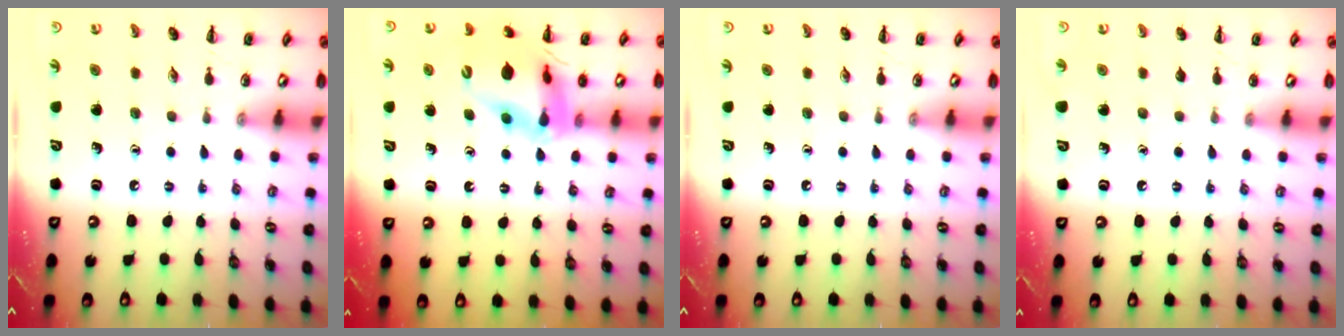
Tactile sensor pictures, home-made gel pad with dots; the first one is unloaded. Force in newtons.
{"total": 16.9, "press": 16.7, "slide": 2.9}
{"total": 0.0}
{"total": 0.0}